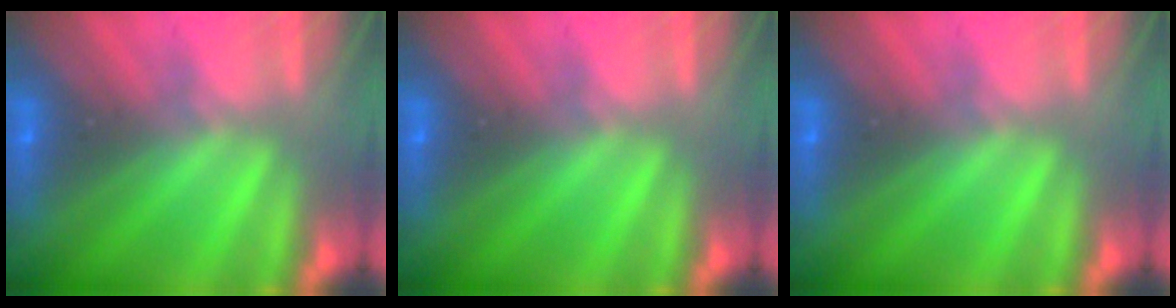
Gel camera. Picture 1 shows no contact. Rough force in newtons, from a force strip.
{"total": 0.0}
{"total": 0.0}